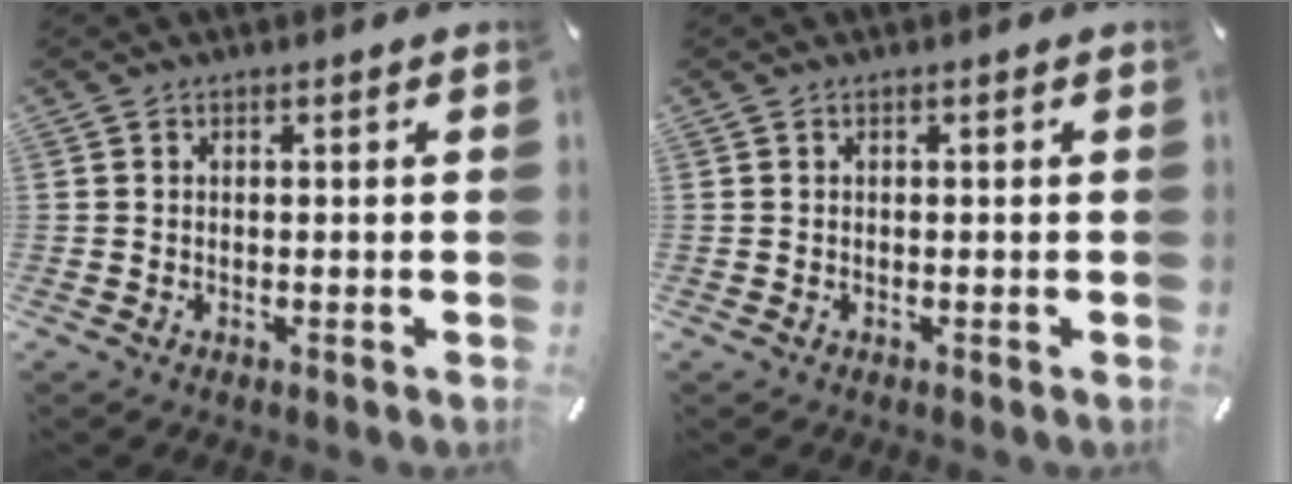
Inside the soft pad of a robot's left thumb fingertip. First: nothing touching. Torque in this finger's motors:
{"motor_torque": [0.00, 0.00, 0.00, 0.00, 0.00]}